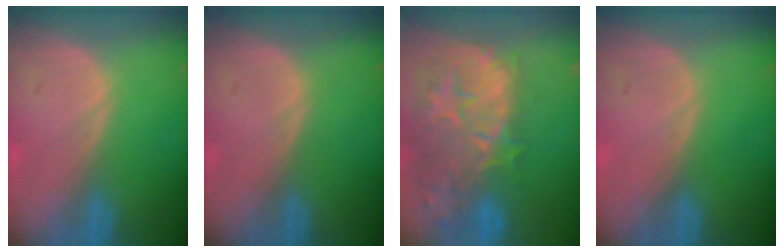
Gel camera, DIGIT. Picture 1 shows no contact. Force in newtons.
{"total": 0.0}
{"total": 14.0, "press": 11.9, "slide": 7.4}
{"total": 0.0}